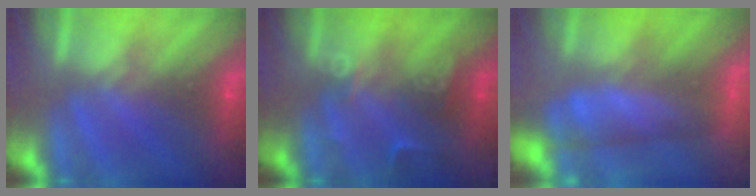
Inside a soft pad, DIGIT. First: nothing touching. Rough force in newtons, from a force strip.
{"total": 2.5}
{"total": 4.3}